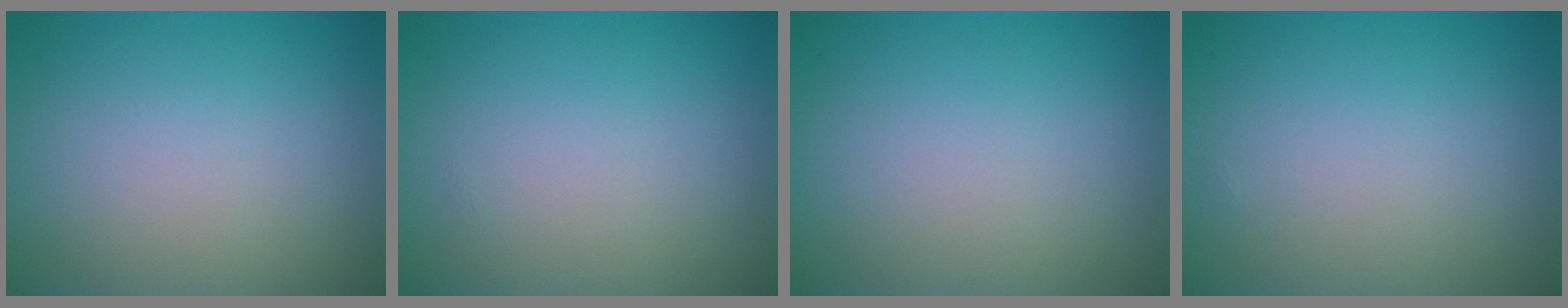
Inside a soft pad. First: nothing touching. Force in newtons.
{"total": 0.0}
{"total": 0.0}
{"total": 0.0}